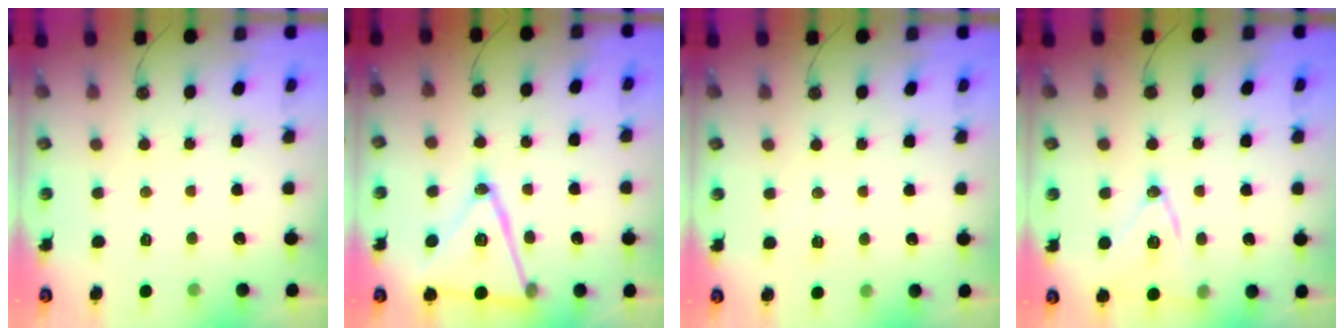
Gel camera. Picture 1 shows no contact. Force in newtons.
{"total": 18.7, "press": 18.4, "slide": 3.5}
{"total": 5.1, "press": 4.7, "slide": 2.0}
{"total": 14.2, "press": 13.8, "slide": 3.3}